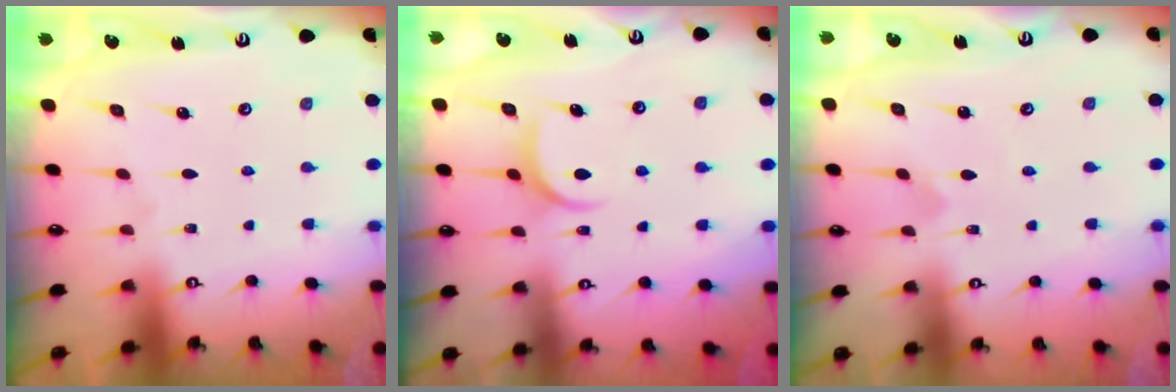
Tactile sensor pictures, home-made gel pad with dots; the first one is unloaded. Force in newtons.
{"total": 6.5, "press": 6.5, "slide": 0.6}
{"total": 0.0}